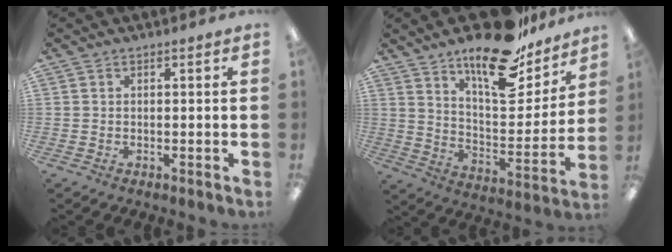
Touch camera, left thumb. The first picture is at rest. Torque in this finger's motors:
{"motor_torque": [0.47, 0.56, 1.40, -1.37, 0.08]}